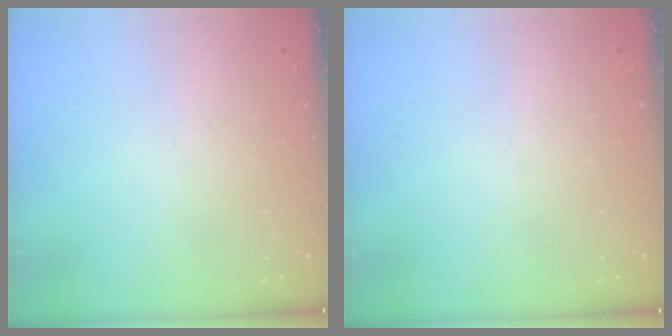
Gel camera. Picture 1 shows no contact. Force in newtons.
{"total": 0.0}